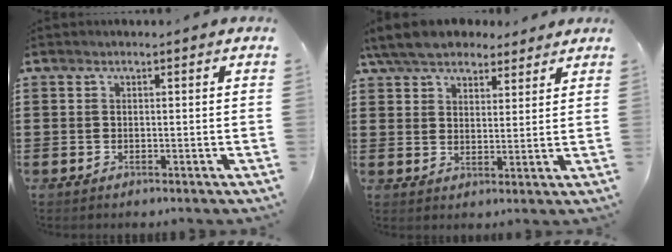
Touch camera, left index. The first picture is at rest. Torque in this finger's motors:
{"motor_torque": [2.14, 0.00, 0.87, 0.21]}